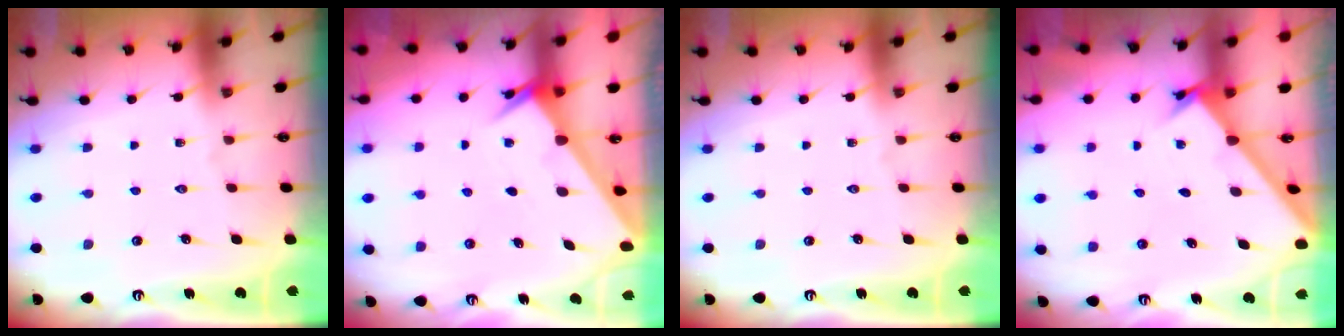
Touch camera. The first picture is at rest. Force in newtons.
{"total": 2.0, "press": 2.0, "slide": 0.1}
{"total": 0.0}
{"total": 1.8, "press": 1.8, "slide": 0.2}